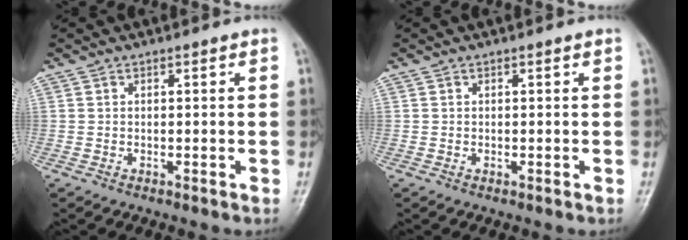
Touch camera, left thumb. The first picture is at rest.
{"total": 0.0}